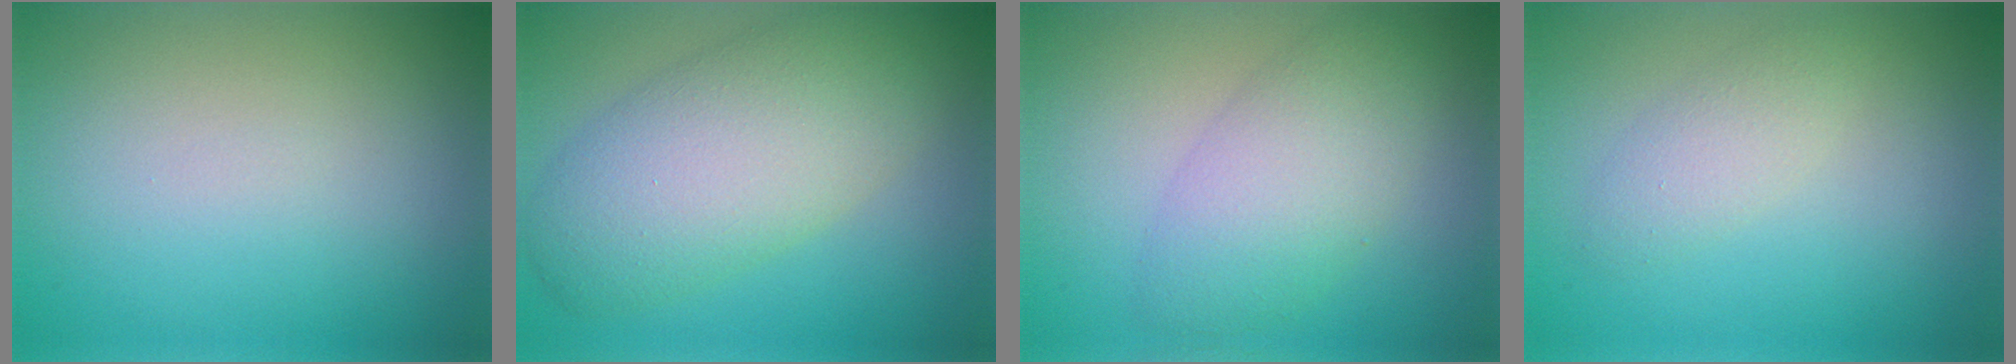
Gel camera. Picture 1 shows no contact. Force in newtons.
{"total": 8.6, "press": 8.6, "slide": 0.6}
{"total": 5.1, "press": 5.1, "slide": 0.2}
{"total": 2.2, "press": 2.2, "slide": 0.2}